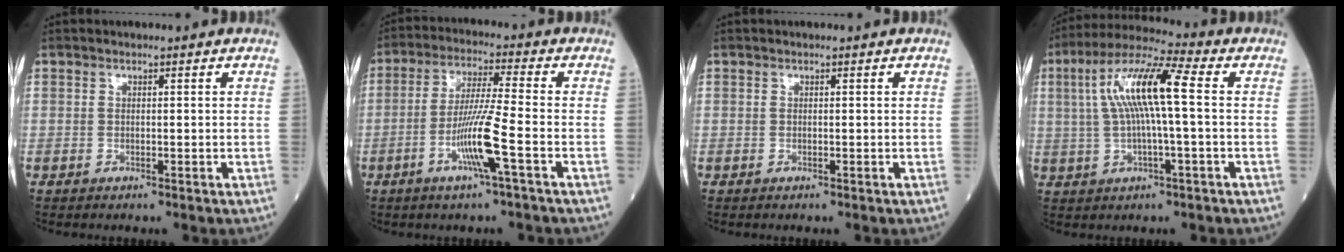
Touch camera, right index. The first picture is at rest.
{"total": 11.3, "force": [-4.4, -0.8, 10.3], "torque": [-0.204, -0.003, -0.087]}
{"total": 0.0}
{"total": 11.6, "force": [1.4, 1.1, 11.5], "torque": [-0.225, 0.027, 0.023]}